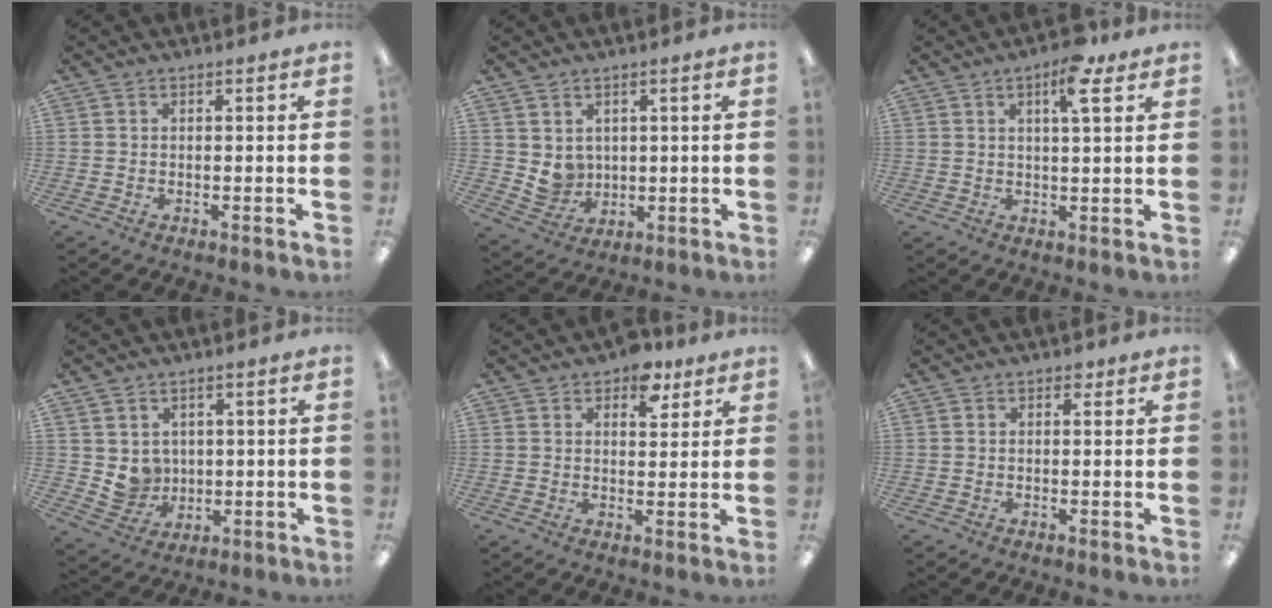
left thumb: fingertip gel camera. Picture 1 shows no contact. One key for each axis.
{"total": 5.4, "fx": 2.7, "fy": 4.6, "fz": 0.9, "tx": -0.018, "ty": -0.015, "tz": 0.057}
{"total": 8.3, "fx": 4.7, "fy": 2.5, "fz": 6.4, "tx": -0.097, "ty": -0.012, "tz": 0.073}
{"total": 6.0, "fx": 2.6, "fy": 5.3, "fz": 0.6, "tx": -0.018, "ty": -0.013, "tz": 0.057}
{"total": 6.8, "fx": 4.6, "fy": 3.8, "fz": 3.4, "tx": -0.031, "ty": -0.020, "tz": 0.075}
{"total": 1.7, "fx": 0.9, "fy": 1.1, "fz": 0.8, "tx": -0.001, "ty": -0.003, "tz": 0.013}